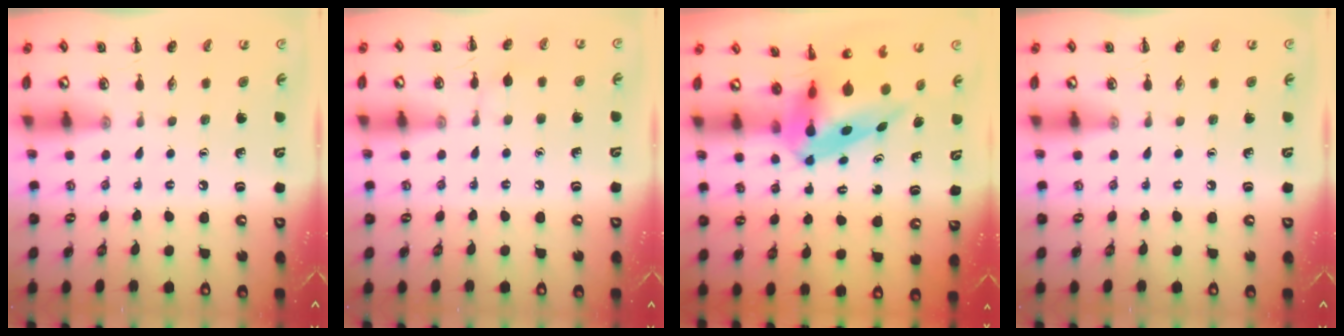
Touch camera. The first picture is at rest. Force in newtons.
{"total": 4.5, "press": 4.2, "slide": 1.5}
{"total": 8.3, "press": 7.9, "slide": 2.7}
{"total": 0.0}